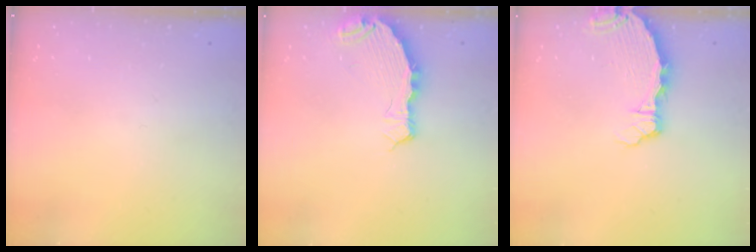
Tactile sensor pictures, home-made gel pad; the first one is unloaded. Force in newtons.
{"total": 7.1, "press": 6.2, "slide": 3.6}
{"total": 5.2, "press": 5.2, "slide": 0.4}